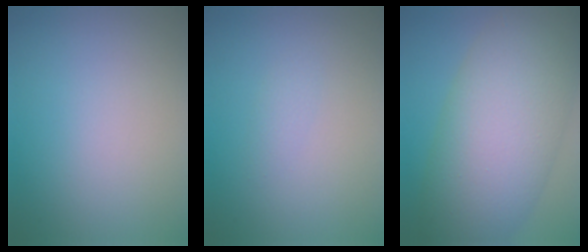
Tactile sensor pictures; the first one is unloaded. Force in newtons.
{"total": 0.9, "press": 0.9, "slide": 0.1}
{"total": 12.4, "press": 12.3, "slide": 0.4}